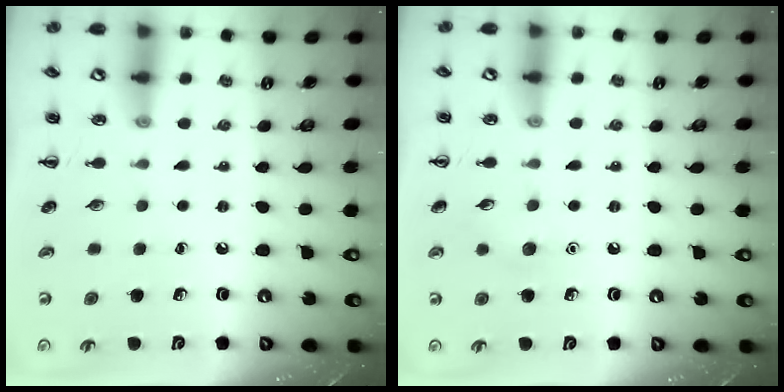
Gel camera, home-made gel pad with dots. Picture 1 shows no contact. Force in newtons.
{"total": 4.5, "press": 4.4, "slide": 1.1}